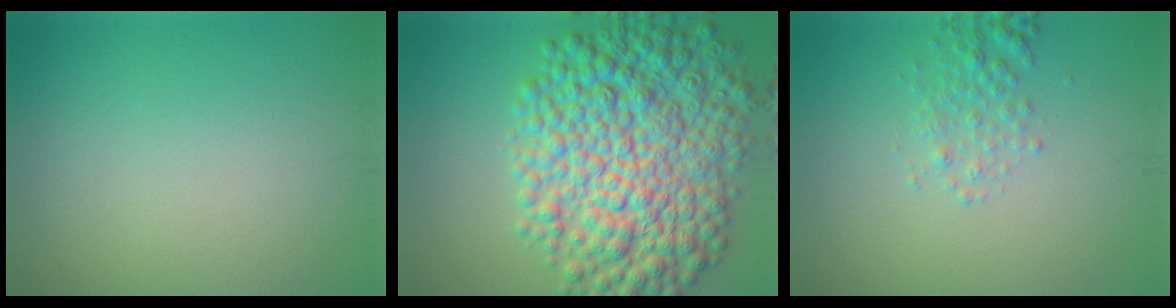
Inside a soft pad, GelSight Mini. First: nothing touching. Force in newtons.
{"total": 11.7, "press": 11.7, "slide": 0.2}
{"total": 1.7, "press": 1.7, "slide": 0.1}